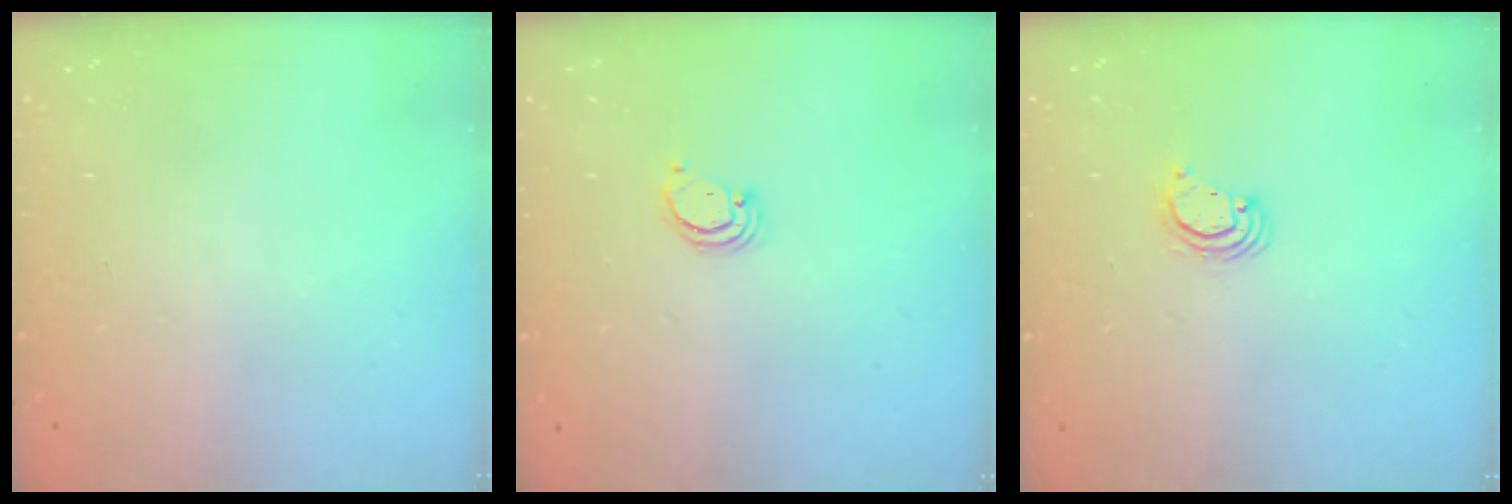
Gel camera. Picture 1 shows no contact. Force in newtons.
{"total": 2.4, "press": 2.4, "slide": 0.2}
{"total": 2.8, "press": 2.8, "slide": 0.2}